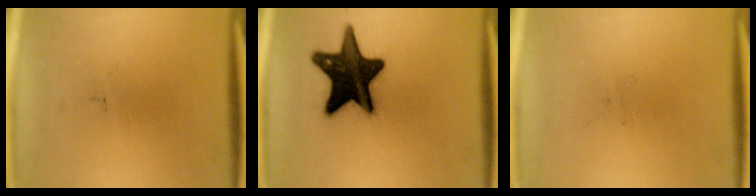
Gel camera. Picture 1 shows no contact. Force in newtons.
{"total": 17.7}
{"total": 0.0}